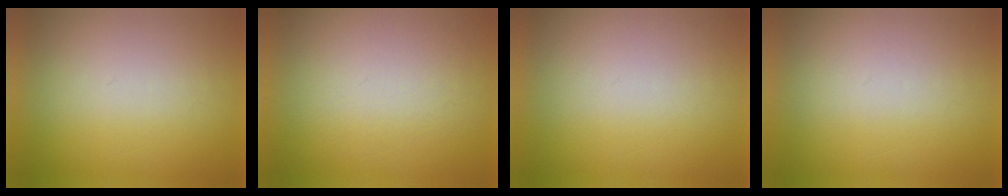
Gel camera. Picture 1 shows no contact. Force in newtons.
{"total": 5.0}
{"total": 1.1}
{"total": 1.2}